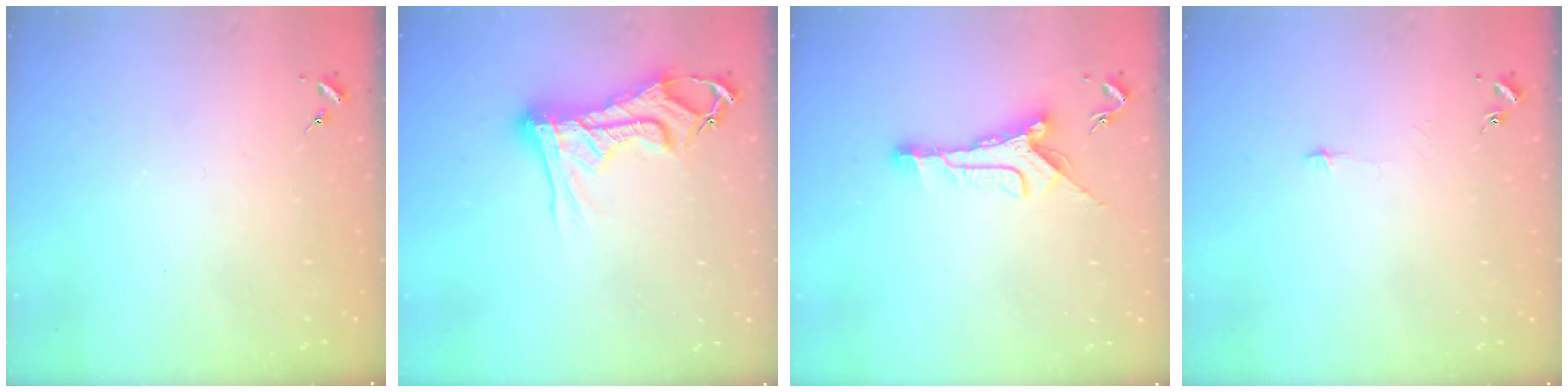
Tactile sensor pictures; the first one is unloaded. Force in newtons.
{"total": 15.4, "press": 15.3, "slide": 1.4}
{"total": 10.6, "press": 10.6, "slide": 0.8}
{"total": 2.7, "press": 2.6, "slide": 0.3}